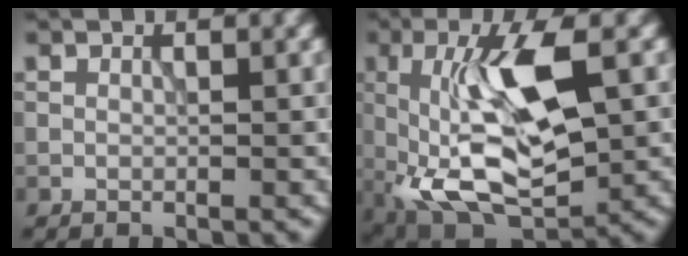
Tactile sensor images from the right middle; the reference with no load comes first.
{"total": 11.4, "force": [-0.8, 4.4, 10.5], "torque": [-0.195, 0.004, -0.019]}